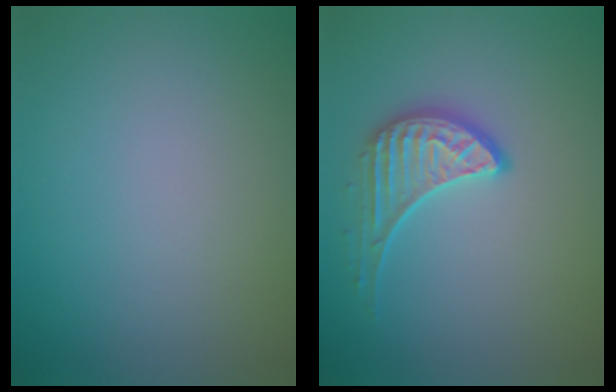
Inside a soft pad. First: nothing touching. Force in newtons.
{"total": 2.7, "press": 2.2, "slide": 1.6}